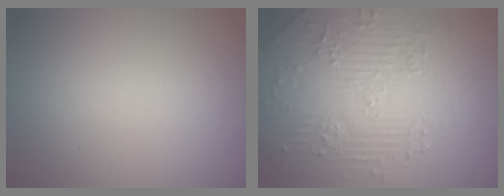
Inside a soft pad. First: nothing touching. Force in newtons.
{"total": 4.7, "press": 4.6, "slide": 0.8}